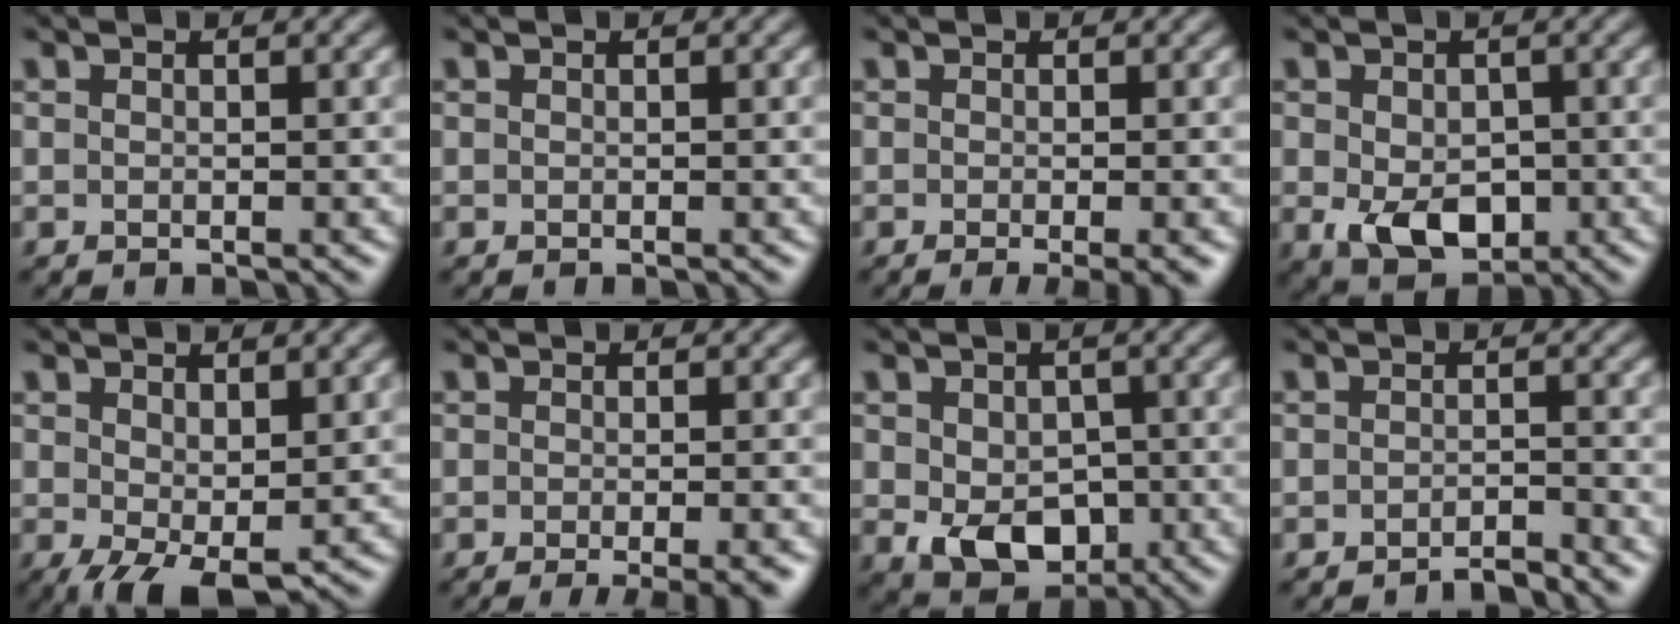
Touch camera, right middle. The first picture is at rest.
{"total": 0.0}
{"total": 2.3, "force": [-0.7, 0.5, 2.2], "torque": [-0.027, -0.004, -0.009]}
{"total": 5.3, "force": [-1.3, 3.6, 3.7], "torque": [-0.072, -0.015, -0.013]}
{"total": 4.3, "force": [-0.6, 2.1, 3.7], "torque": [-0.078, -0.007, -0.005]}
{"total": 4.0, "force": [-1.5, 1.1, 3.5], "torque": [-0.038, -0.005, -0.015]}
{"total": 5.8, "force": [-1.3, 4.2, 3.8], "torque": [-0.072, -0.017, -0.014]}
{"total": 1.8, "force": [-1.6, 0.2, 0.8], "torque": [-0.002, 0.003, -0.033]}